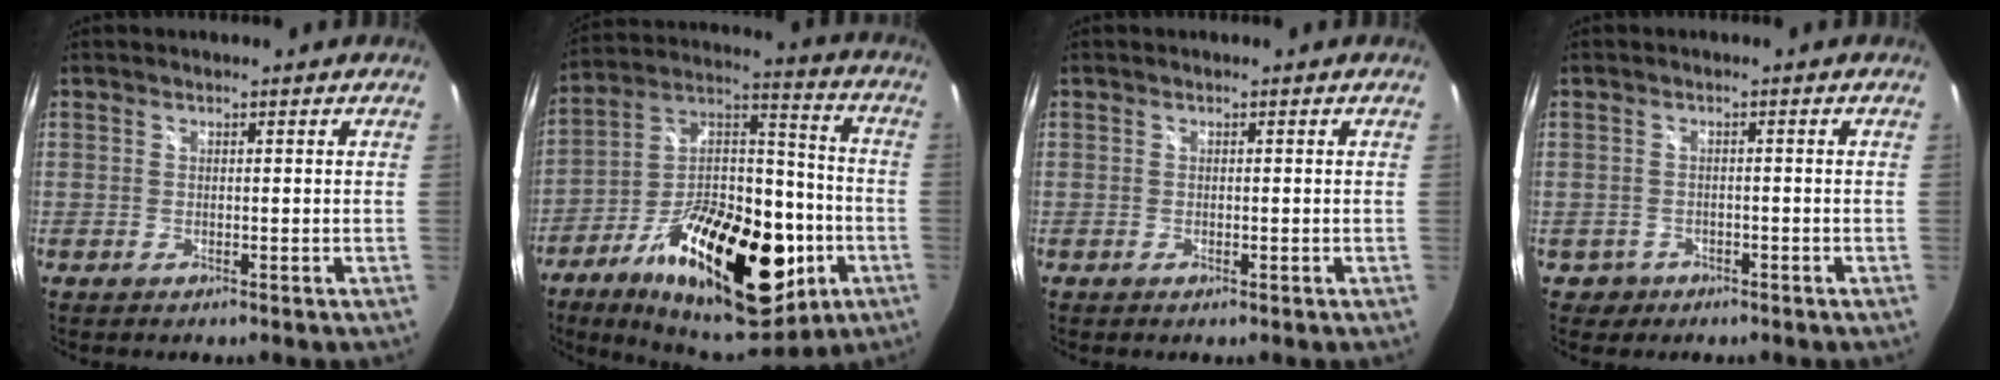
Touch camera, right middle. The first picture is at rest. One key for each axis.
{"total": 29.6, "fx": -12.1, "fy": 14.5, "fz": 22.7, "tx": -0.371, "ty": 0.009, "tz": -0.179}
{"total": 0.0}
{"total": 2.8, "fx": -1.4, "fy": 2.4, "fz": 0.4, "tx": -0.019, "ty": 0.000, "tz": -0.017}